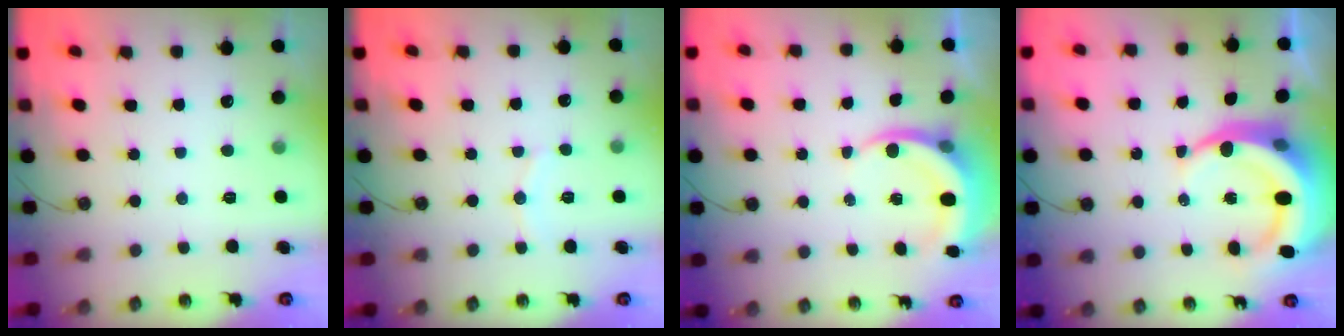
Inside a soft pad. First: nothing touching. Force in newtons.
{"total": 4.7, "press": 4.7, "slide": 0.5}
{"total": 5.8, "press": 5.8, "slide": 0.6}
{"total": 13.6, "press": 13.4, "slide": 2.5}